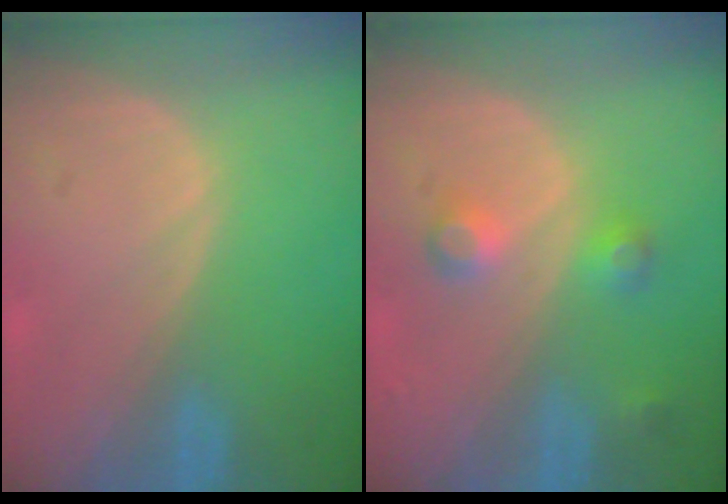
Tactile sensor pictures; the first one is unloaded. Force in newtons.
{"total": 3.7, "press": 3.7, "slide": 0.5}